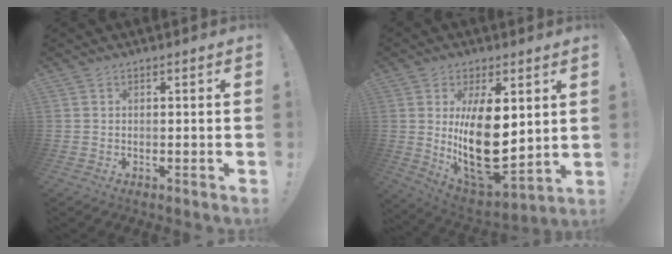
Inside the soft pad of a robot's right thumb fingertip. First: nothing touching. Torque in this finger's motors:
{"motor_torque": [0.15, 1.42, 1.10, 0.74, 0.18]}